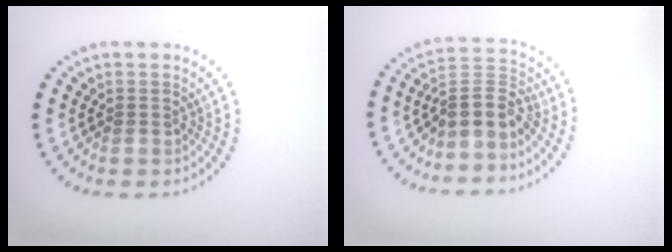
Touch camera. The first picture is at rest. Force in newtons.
{"total": 3.9, "press": 3.3, "slide": 2.1}